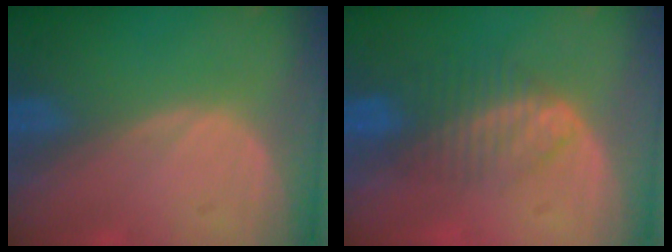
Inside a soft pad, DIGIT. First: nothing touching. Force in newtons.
{"total": 6.6, "press": 5.6, "slide": 3.5}